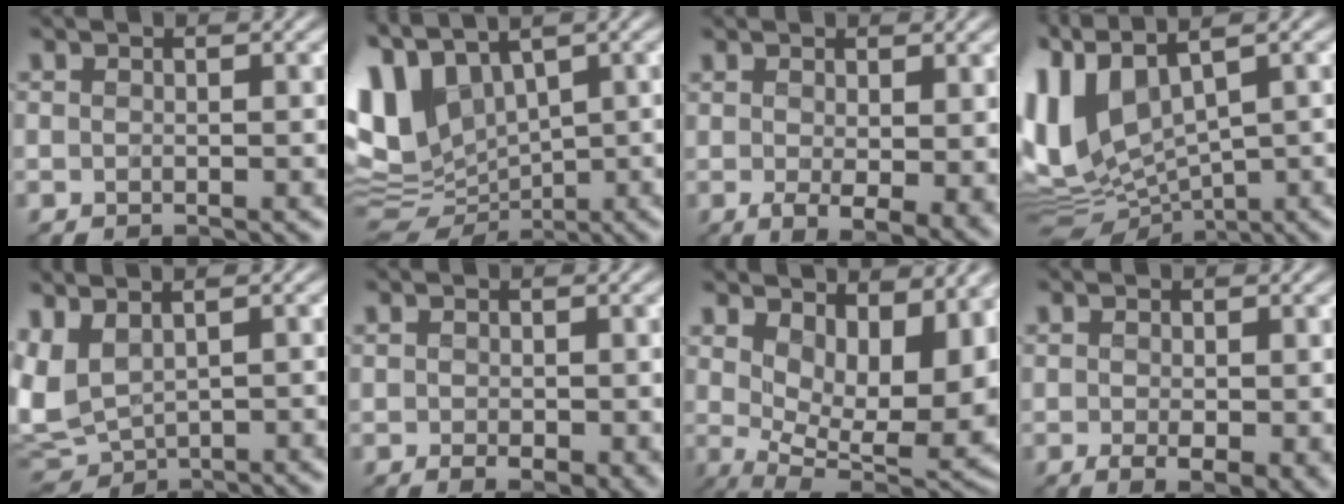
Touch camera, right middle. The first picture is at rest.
{"total": 9.1, "force": [1.3, 6.2, 6.5], "torque": [-0.159, 0.003, 0.032]}
{"total": 5.2, "force": [-0.2, 1.7, 4.9], "torque": [-0.079, -0.018, 0.005]}
{"total": 8.9, "force": [2.2, 4.9, 7.0], "torque": [-0.173, -0.003, 0.054]}
{"total": 4.1, "force": [1.6, 2.4, 3.0], "torque": [-0.082, 0.007, 0.033]}
{"total": 2.3, "force": [0.2, 1.0, 2.0], "torque": [-0.035, -0.004, 0.010]}
{"total": 13.6, "force": [3.9, 6.9, 11.1], "torque": [-0.137, -0.007, 0.090]}
{"total": 3.5, "force": [-0.2, 1.3, 3.3], "torque": [-0.051, -0.010, 0.003]}